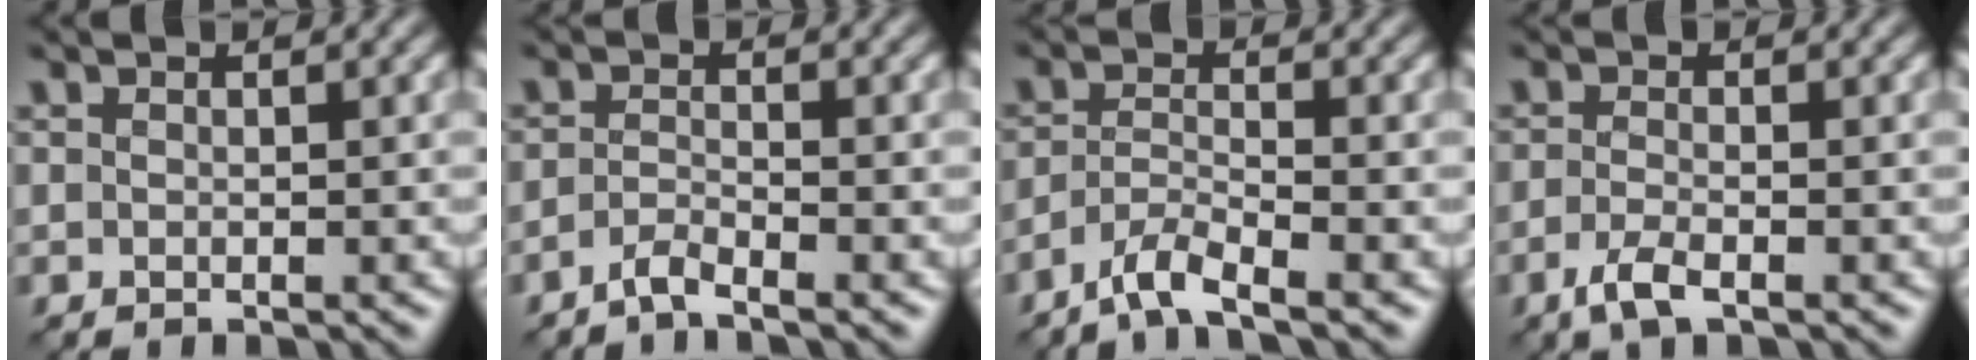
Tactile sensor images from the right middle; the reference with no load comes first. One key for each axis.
{"total": 1.5, "fx": -1.2, "fy": 0.2, "fz": 0.9, "tx": -0.017, "ty": 0.004, "tz": -0.034}
{"total": 3.2, "fx": -2.5, "fy": 0.4, "fz": 1.9, "tx": -0.037, "ty": 0.005, "tz": -0.059}
{"total": 2.1, "fx": -1.2, "fy": 0.7, "fz": 1.6, "tx": -0.037, "ty": -0.001, "tz": -0.030}